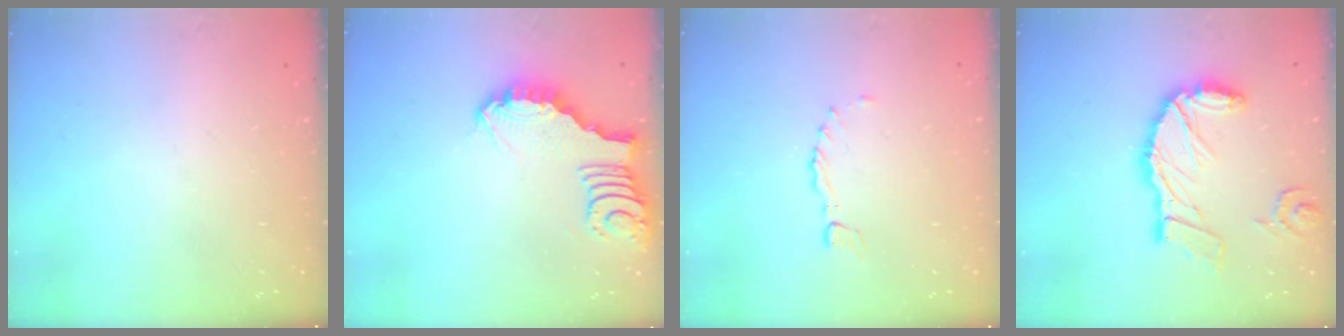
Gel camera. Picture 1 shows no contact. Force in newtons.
{"total": 3.0, "press": 3.0, "slide": 0.1}
{"total": 0.0}
{"total": 16.6, "press": 16.5, "slide": 1.9}